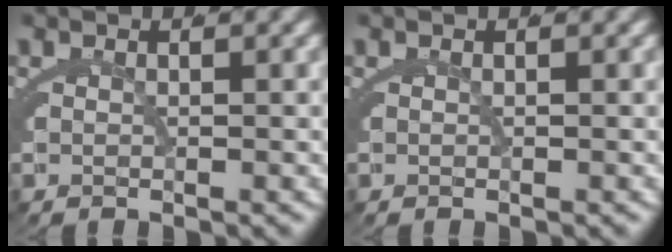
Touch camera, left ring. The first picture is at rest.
{"total": 0.0}